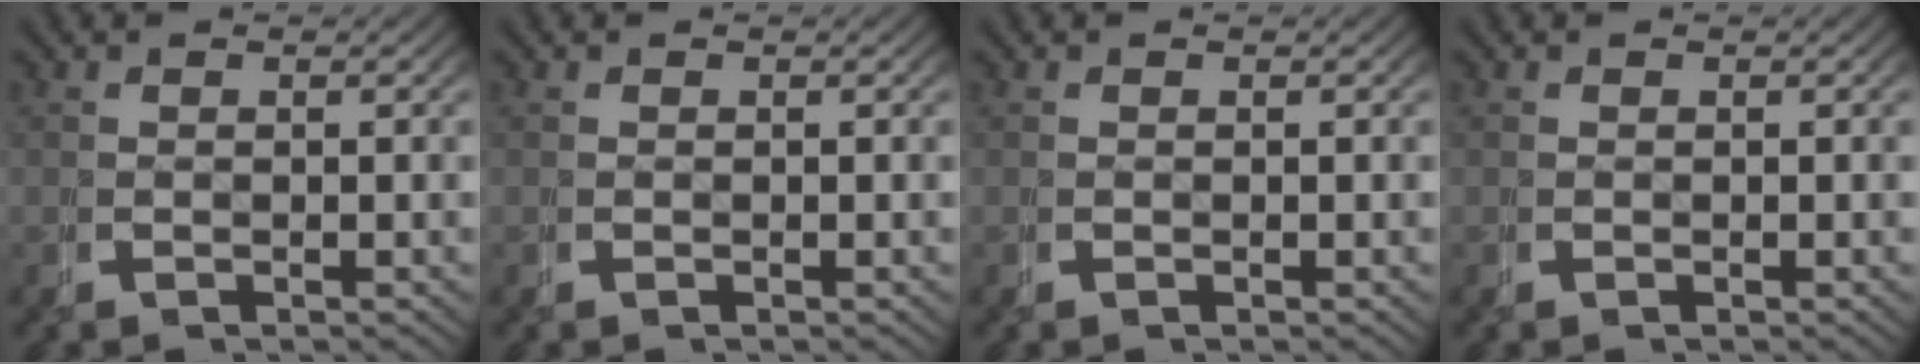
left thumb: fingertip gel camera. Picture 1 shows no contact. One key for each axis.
{"total": 0.0}
{"total": 0.0}
{"total": 0.0}